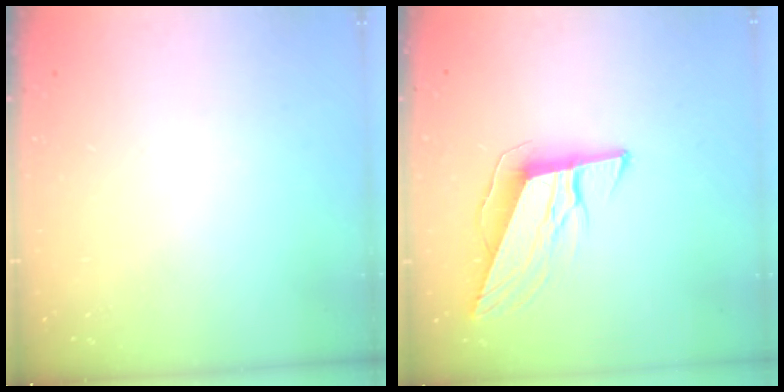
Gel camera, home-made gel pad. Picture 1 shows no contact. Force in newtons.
{"total": 10.7, "press": 10.2, "slide": 3.3}